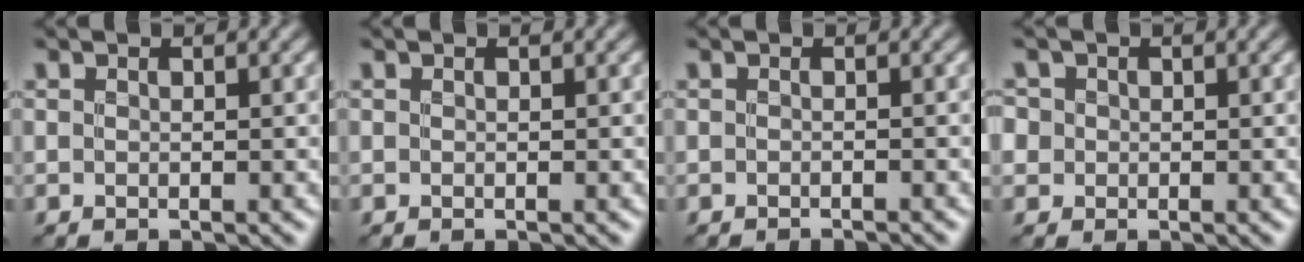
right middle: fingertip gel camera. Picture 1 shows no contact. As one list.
[{"total": 0.0}, {"total": 1.3, "force": [-1.2, 0.2, 0.4], "torque": [0.006, -0.002, -0.018]}, {"total": 2.9, "force": [0.9, 2.6, 1.0], "torque": [-0.016, 0.017, 0.004]}]